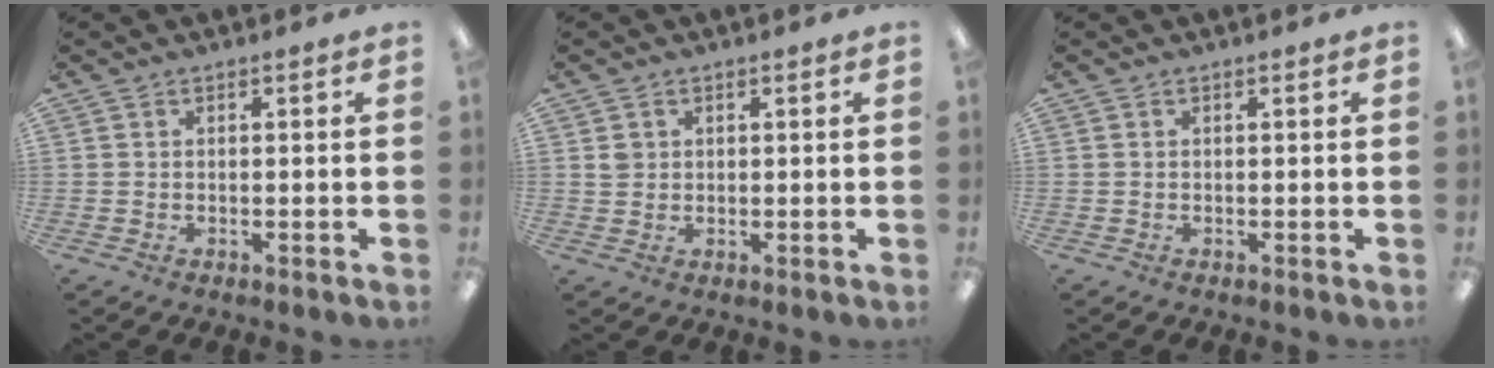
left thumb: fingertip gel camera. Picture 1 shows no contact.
{"total": 2.0, "force": [0.7, 1.8, 0.4], "torque": [-0.001, -0.001, 0.012]}
{"total": 0.0}